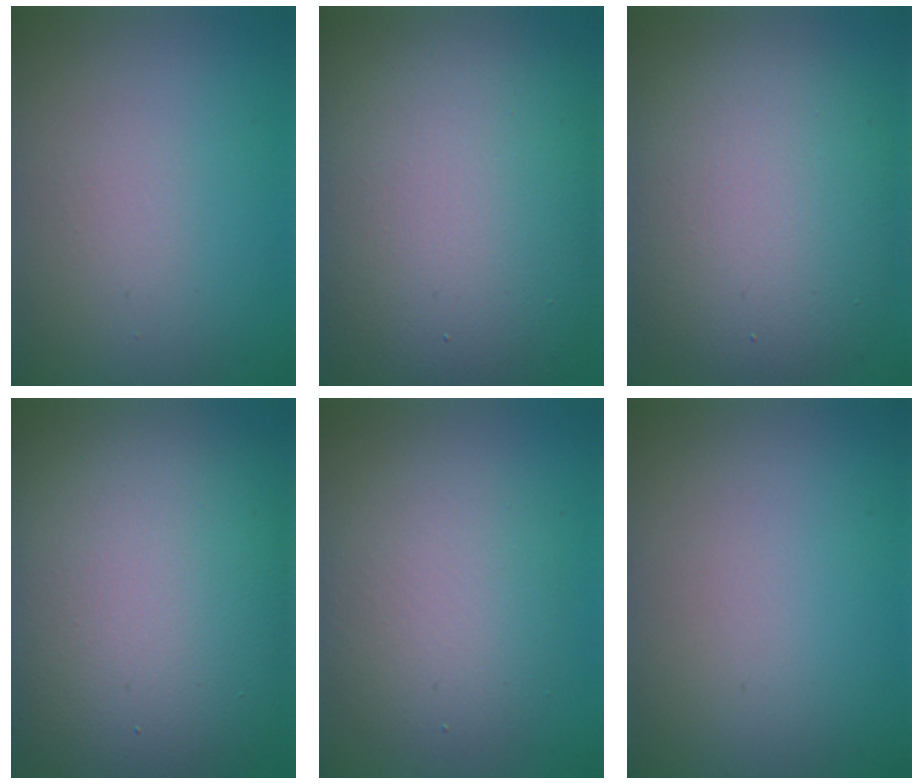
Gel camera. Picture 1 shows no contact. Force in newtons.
{"total": 17.0, "press": 17.0, "slide": 1.0}
{"total": 10.8, "press": 10.8, "slide": 0.3}
{"total": 15.6, "press": 15.6, "slide": 0.6}
{"total": 4.6, "press": 4.6, "slide": 0.3}
{"total": 0.0}